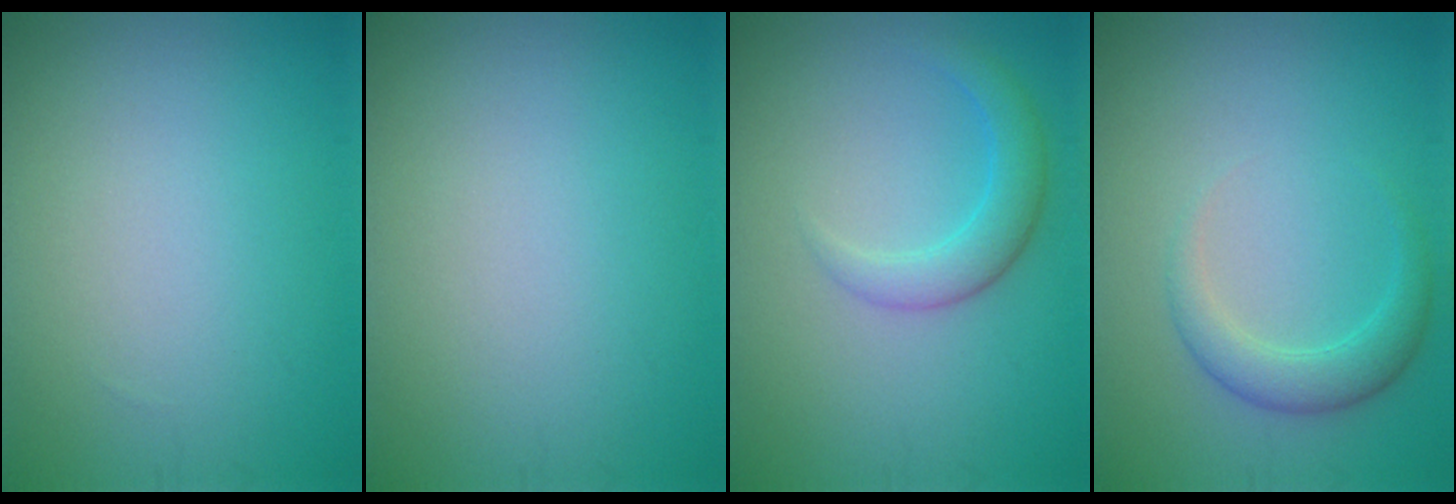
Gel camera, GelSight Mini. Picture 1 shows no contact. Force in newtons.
{"total": 0.0}
{"total": 2.8, "press": 2.8, "slide": 0.1}
{"total": 2.7, "press": 2.6, "slide": 0.4}